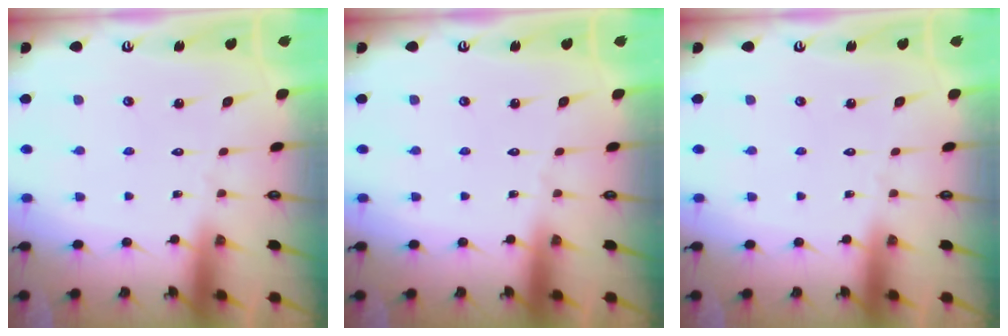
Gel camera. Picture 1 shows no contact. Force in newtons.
{"total": 0.0}
{"total": 0.0}